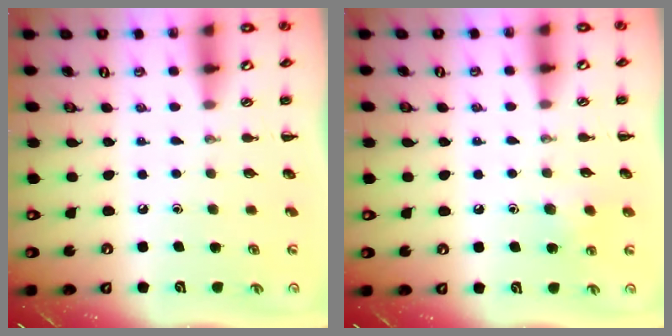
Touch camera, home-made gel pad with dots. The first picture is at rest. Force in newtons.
{"total": 5.8, "press": 5.6, "slide": 1.5}